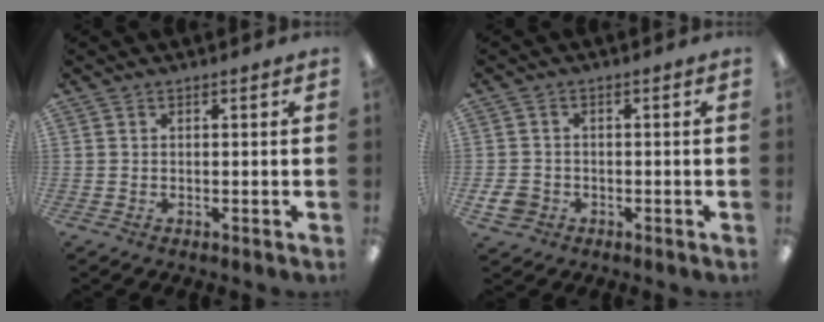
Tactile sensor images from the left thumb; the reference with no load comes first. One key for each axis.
{"total": 3.9, "fx": -1.5, "fy": 3.2, "fz": 1.5, "tx": -0.035, "ty": 0.004, "tz": -0.030}